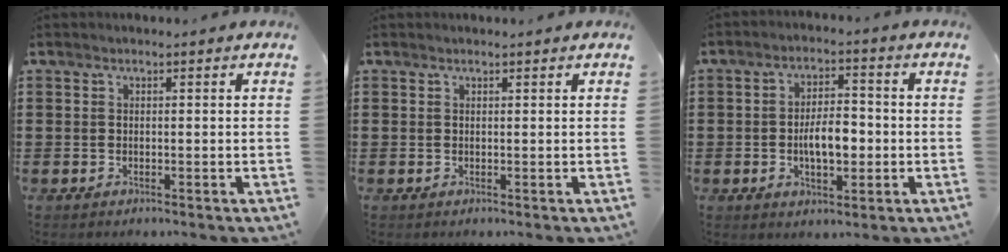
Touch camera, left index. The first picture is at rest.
{"total": 0.0}
{"total": 6.1, "force": [-1.0, 2.9, 5.3], "torque": [-0.085, 0.000, -0.024]}